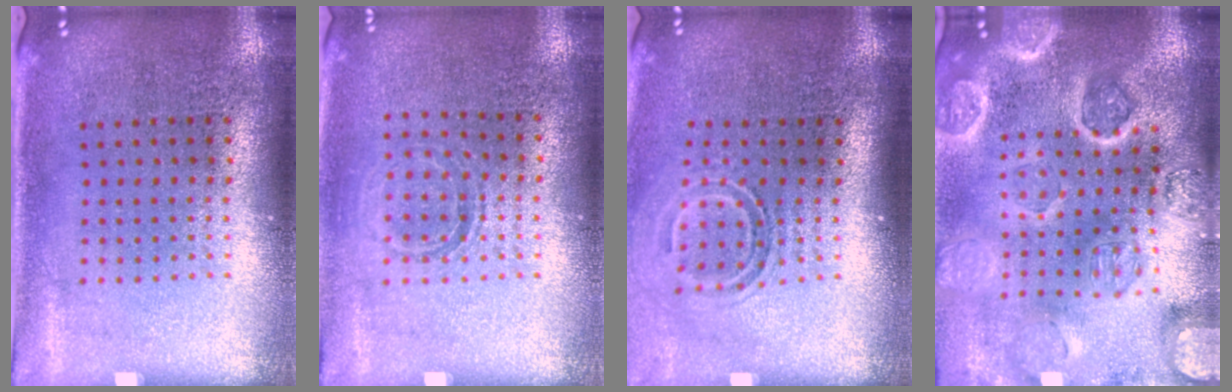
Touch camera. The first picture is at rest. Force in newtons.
{"total": 1.0, "press": 0.9, "slide": 0.4}
{"total": 1.7, "press": 1.2, "slide": 1.2}
{"total": 4.6, "press": 4.1, "slide": 2.0}